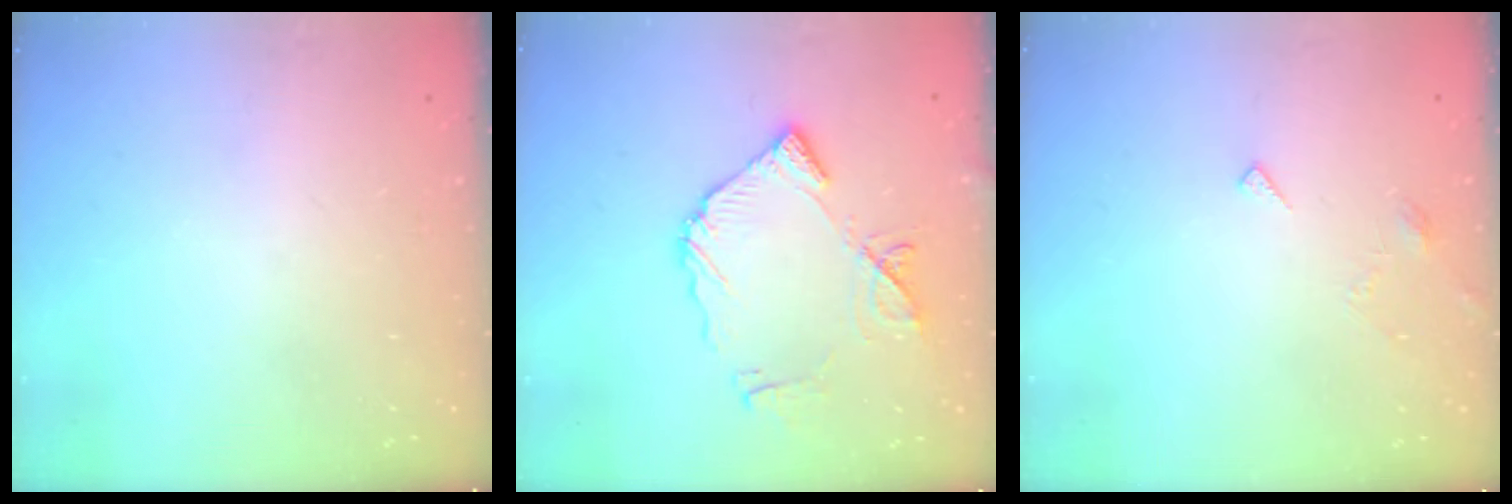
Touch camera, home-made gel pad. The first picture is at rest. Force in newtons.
{"total": 13.2, "press": 13.1, "slide": 1.8}
{"total": 4.1, "press": 4.1, "slide": 0.4}